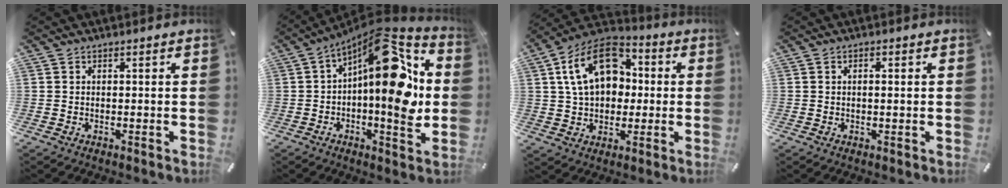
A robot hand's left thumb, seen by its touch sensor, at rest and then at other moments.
{"total": 20.1, "force": [3.1, 8.6, 17.9], "torque": [-0.260, -0.032, 0.051]}
{"total": 17.4, "force": [4.0, 12.5, 11.4], "torque": [-0.211, 0.000, 0.072]}
{"total": 1.3, "force": [0.1, 0.5, 1.2], "torque": [-0.023, 0.003, 0.000]}